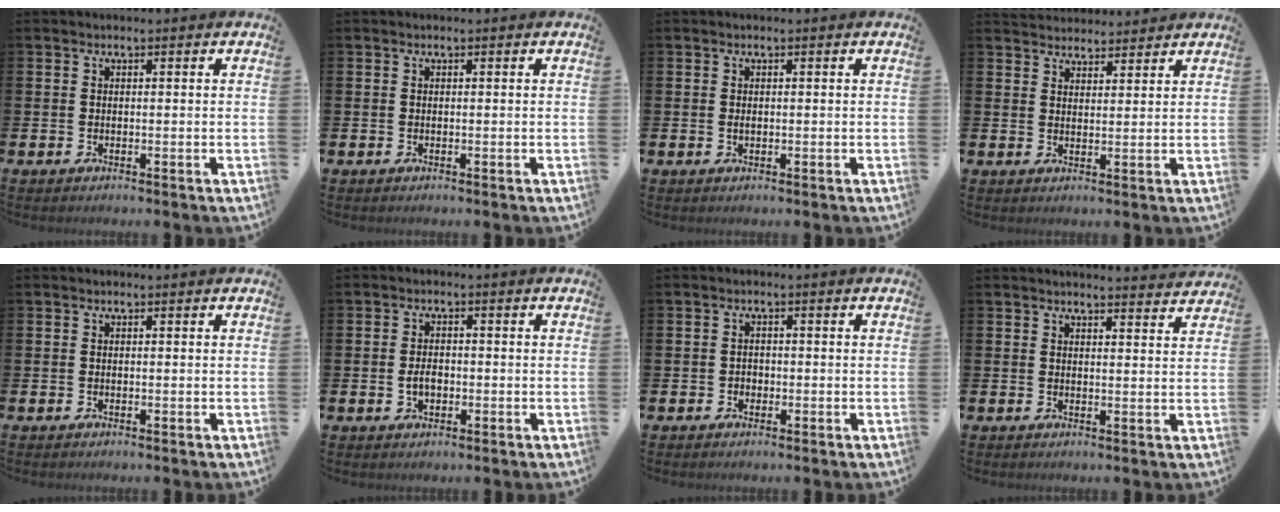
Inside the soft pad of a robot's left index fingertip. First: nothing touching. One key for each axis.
{"total": 0.0}
{"total": 0.6, "fx": 0.0, "fy": 0.3, "fz": 0.5, "tx": -0.011, "ty": 0.003, "tz": 0.000}
{"total": 3.5, "fx": 3.4, "fy": 0.8, "fz": -0.2, "tx": -0.002, "ty": -0.015, "tz": 0.064}
{"total": 0.0}
{"total": 2.3, "fx": -0.4, "fy": 1.5, "fz": 1.7, "tx": -0.018, "ty": -0.001, "tz": -0.011}
{"total": 1.2, "fx": -0.4, "fy": 1.1, "fz": 0.3, "tx": 0.007, "ty": -0.001, "tz": -0.013}
{"total": 2.8, "fx": 2.8, "fy": -0.1, "fz": 0.0, "tx": 0.008, "ty": -0.024, "tz": 0.048}